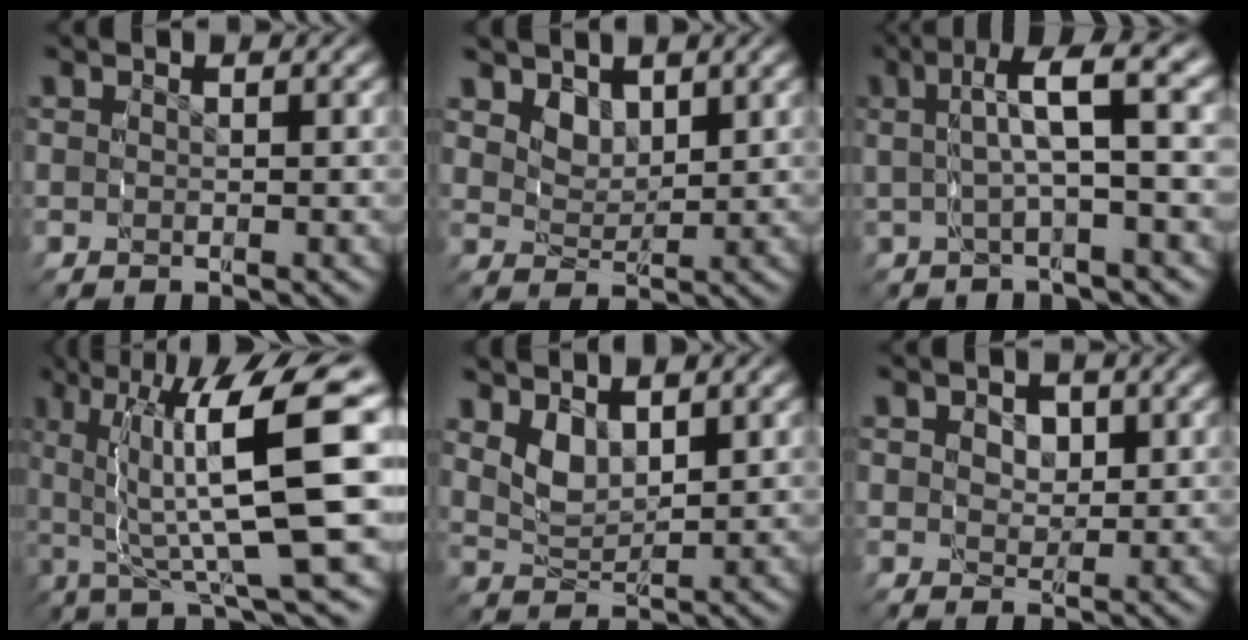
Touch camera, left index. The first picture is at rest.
{"total": 3.0, "force": [1.4, 2.1, 1.6], "torque": [-0.045, -0.012, 0.027]}
{"total": 5.5, "force": [1.3, 1.6, 5.2], "torque": [-0.077, 0.029, 0.005]}
{"total": 12.3, "force": [0.8, 4.6, 11.4], "torque": [-0.160, 0.017, 0.007]}
{"total": 3.6, "force": [1.3, 2.4, 2.3], "torque": [-0.056, -0.011, 0.024]}
{"total": 2.5, "force": [0.3, 2.2, 1.2], "torque": [-0.025, -0.014, 0.008]}